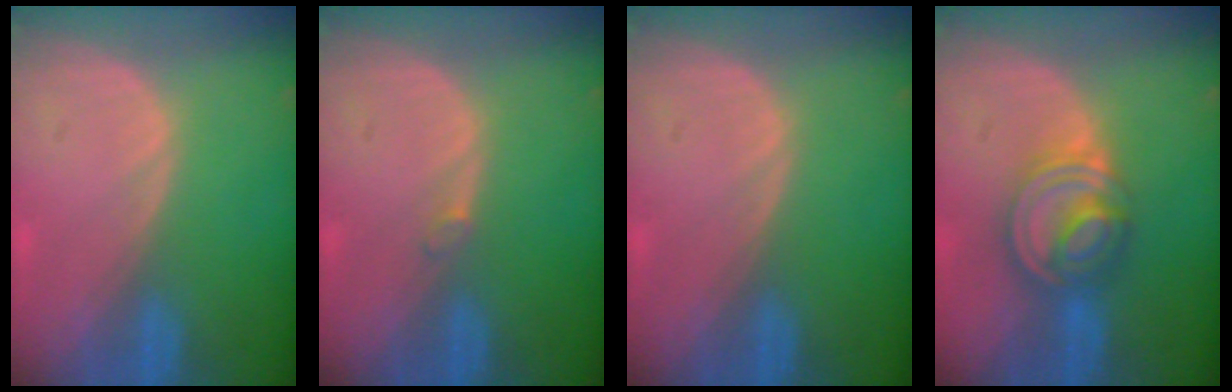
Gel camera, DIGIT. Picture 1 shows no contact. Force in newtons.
{"total": 0.7, "press": 0.7, "slide": 0.2}
{"total": 0.0}
{"total": 7.7, "press": 6.7, "slide": 3.8}